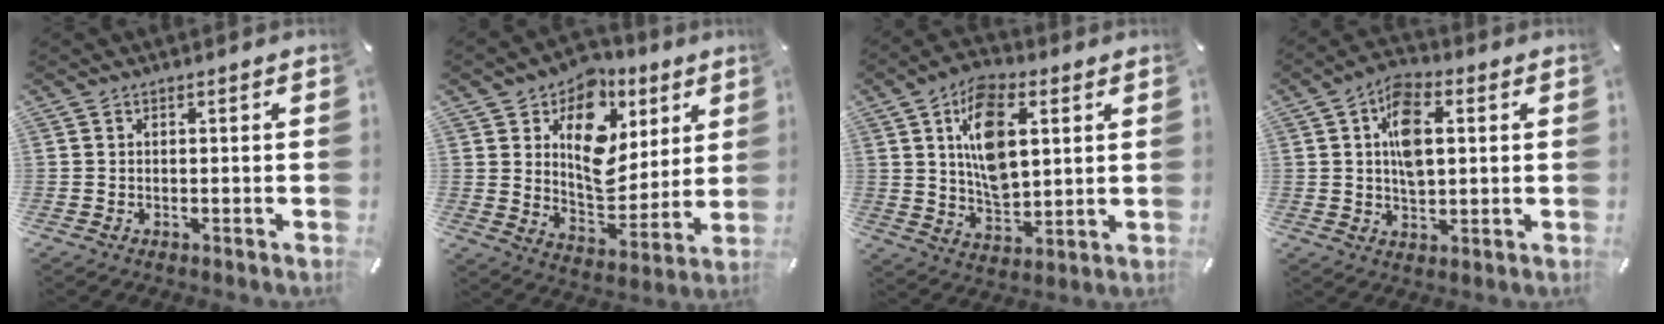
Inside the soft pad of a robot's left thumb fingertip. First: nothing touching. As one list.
[{"total": 15.0, "force": [5.9, 11.1, 8.2], "torque": [-0.107, -0.044, 0.108]}, {"total": 14.0, "force": [4.4, 8.3, 10.3], "torque": [-0.185, 0.002, 0.078]}, {"total": 9.9, "force": [2.1, 5.9, 7.7], "torque": [-0.125, 0.001, 0.034]}]